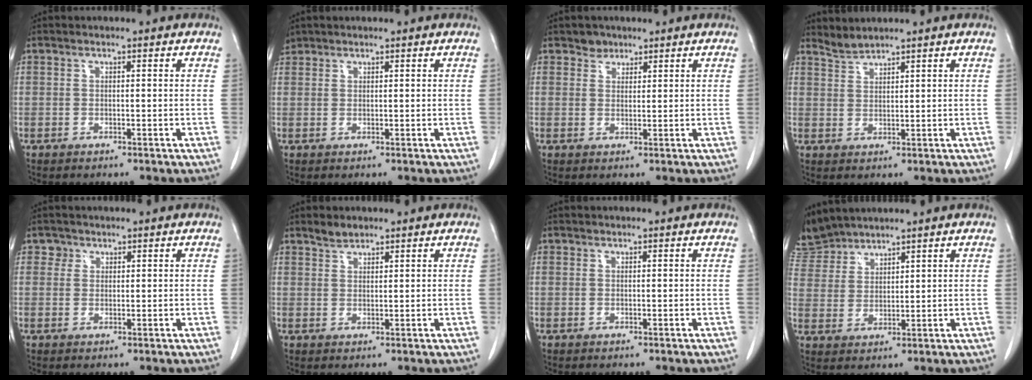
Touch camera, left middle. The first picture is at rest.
{"total": 1.6, "force": [1.4, 0.8, -0.2], "torque": [0.001, 0.011, 0.025]}
{"total": 2.0, "force": [1.5, 1.3, 0.0], "torque": [0.006, -0.001, 0.022]}
{"total": 2.2, "force": [2.1, -0.4, -0.3], "torque": [-0.001, -0.002, 0.050]}
{"total": 1.4, "force": [0.9, 1.1, -0.1], "torque": [0.015, -0.001, 0.009]}
{"total": 2.0, "force": [1.8, 0.7, 0.4], "torque": [-0.011, 0.000, 0.033]}
{"total": 0.0}
{"total": 5.7, "force": [5.6, 1.0, -0.4], "torque": [-0.002, 0.009, 0.124]}